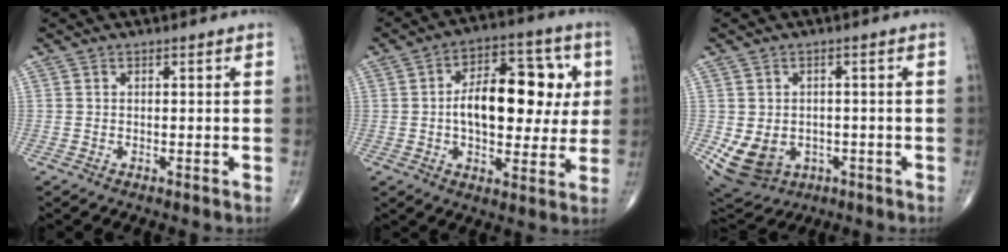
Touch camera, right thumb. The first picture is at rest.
{"total": 17.3, "force": [1.6, 9.6, 14.3], "torque": [-0.177, 0.020, 0.023]}
{"total": 10.8, "force": [-2.7, 8.8, 5.5], "torque": [-0.103, 0.009, -0.020]}